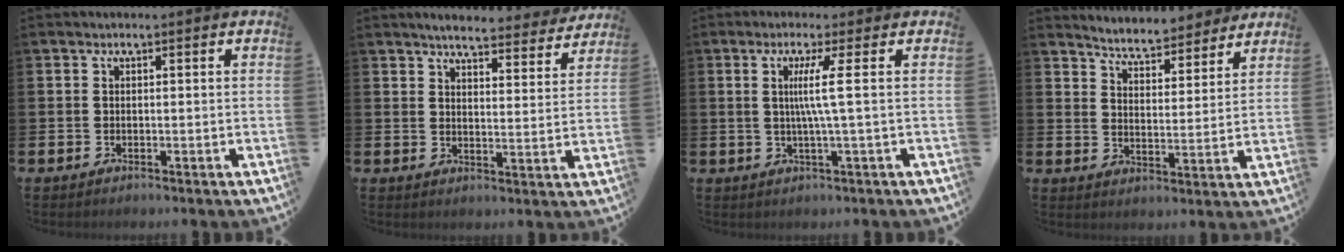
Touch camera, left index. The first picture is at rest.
{"total": 4.8, "force": [4.7, 0.4, 1.2], "torque": [-0.029, -0.033, 0.077]}
{"total": 4.7, "force": [0.8, -0.9, 4.5], "torque": [-0.089, -0.006, 0.007]}
{"total": 5.3, "force": [5.2, 0.8, 0.4], "torque": [-0.028, -0.043, 0.087]}